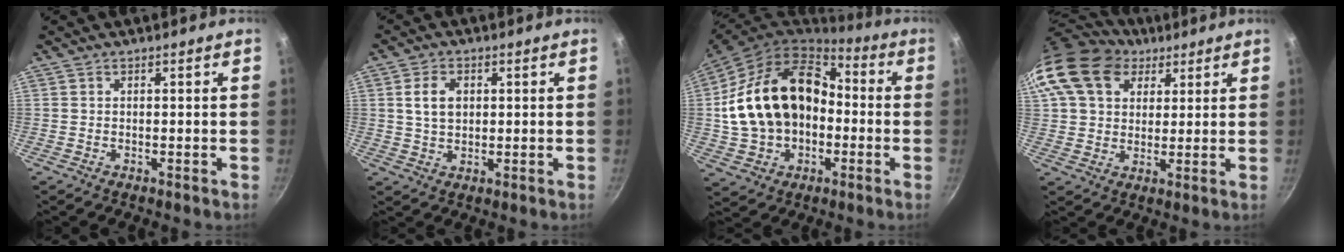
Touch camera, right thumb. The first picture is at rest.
{"total": 5.6, "force": [1.3, 3.9, 3.8], "torque": [-0.059, 0.000, 0.025]}
{"total": 22.2, "force": [-0.6, 16.1, 15.3], "torque": [-0.259, 0.055, -0.003]}
{"total": 18.6, "force": [8.6, 13.7, 9.3], "torque": [-0.184, 0.016, 0.150]}